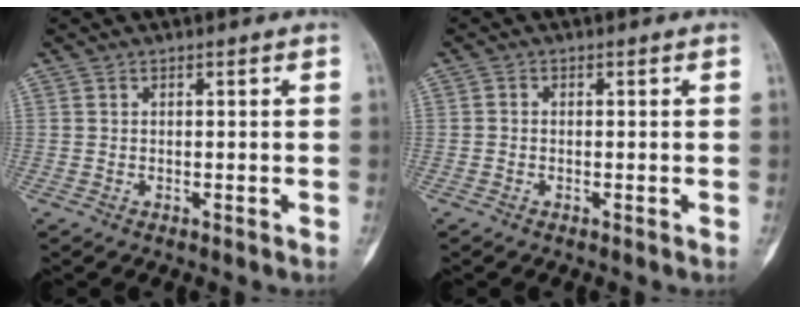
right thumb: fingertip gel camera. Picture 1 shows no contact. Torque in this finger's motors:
{"motor_torque": [-0.03, 0.01, 0.00, 0.37, -0.08]}